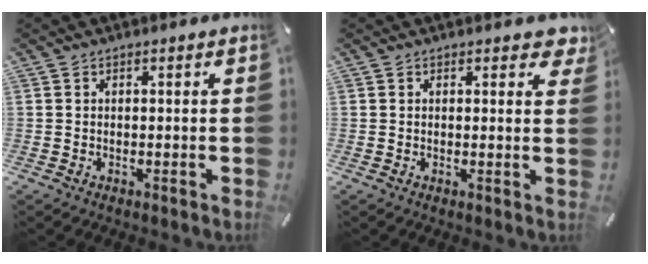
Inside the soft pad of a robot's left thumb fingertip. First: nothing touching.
{"total": 2.3, "force": [1.5, 1.2, 1.3], "torque": [-0.007, -0.004, 0.022]}